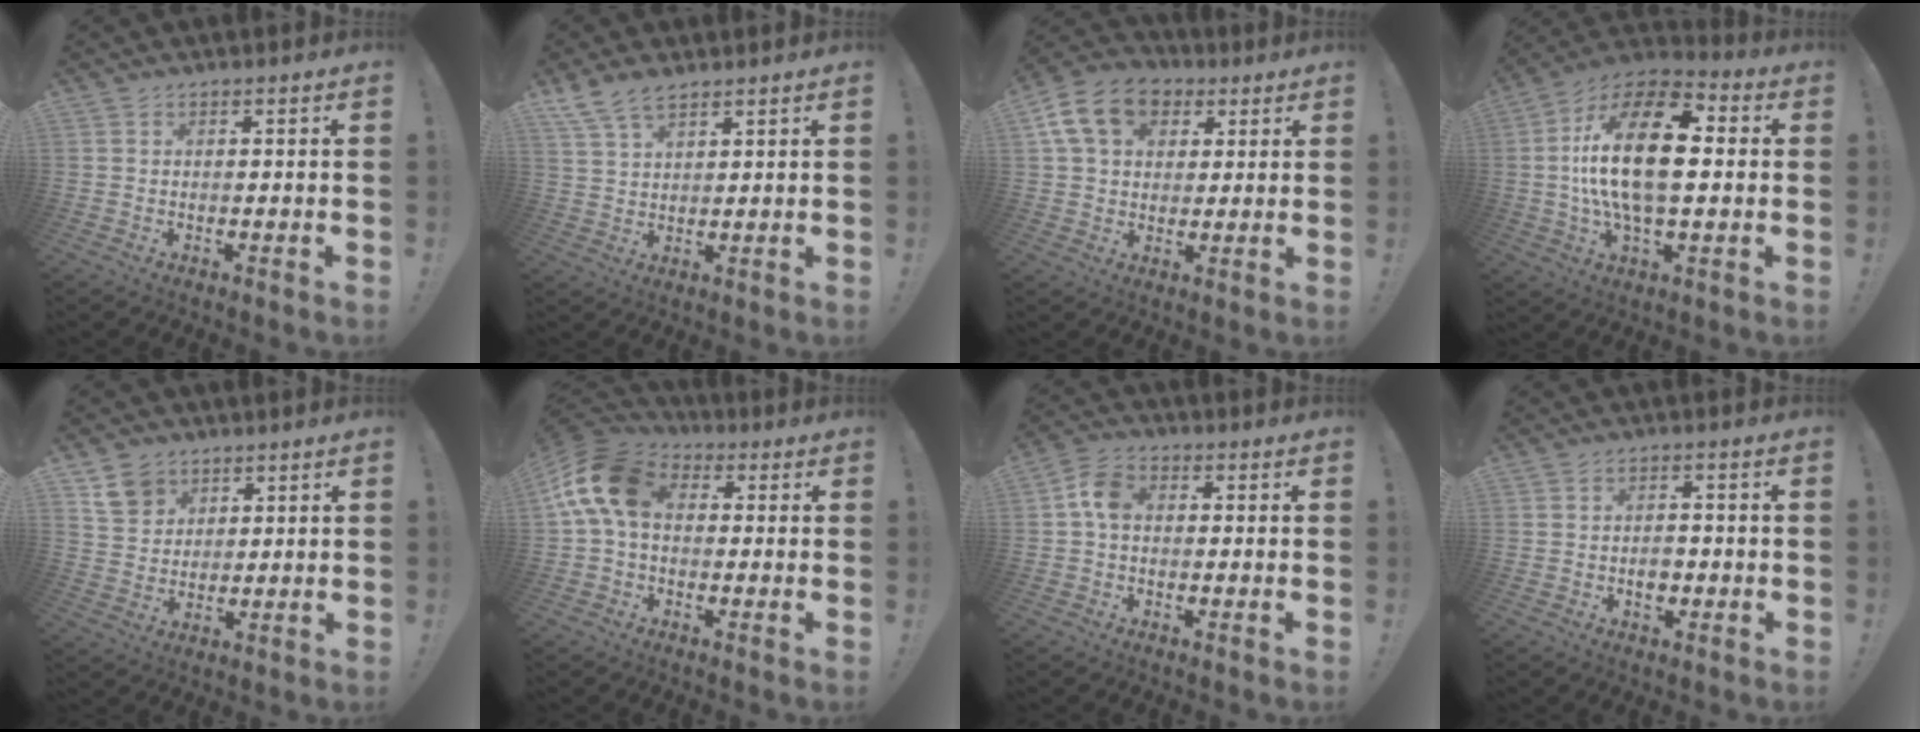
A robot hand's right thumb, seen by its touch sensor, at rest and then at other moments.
{"total": 7.2, "force": [5.5, 3.2, 3.4], "torque": [-0.078, -0.020, 0.109]}
{"total": 15.3, "force": [5.8, 11.3, 8.6], "torque": [-0.141, -0.013, 0.111]}
{"total": 23.1, "force": [1.6, 10.9, 20.3], "torque": [-0.368, 0.011, 0.019]}
{"total": 8.2, "force": [5.0, 6.1, 2.2], "torque": [-0.027, -0.027, 0.099]}
{"total": 15.0, "force": [2.3, 10.0, 11.0], "torque": [-0.220, 0.018, 0.045]}
{"total": 7.0, "force": [0.1, 4.8, 5.1], "torque": [-0.098, 0.016, 0.005]}
{"total": 3.9, "force": [-1.2, 2.9, 2.4], "torque": [-0.023, 0.002, -0.023]}